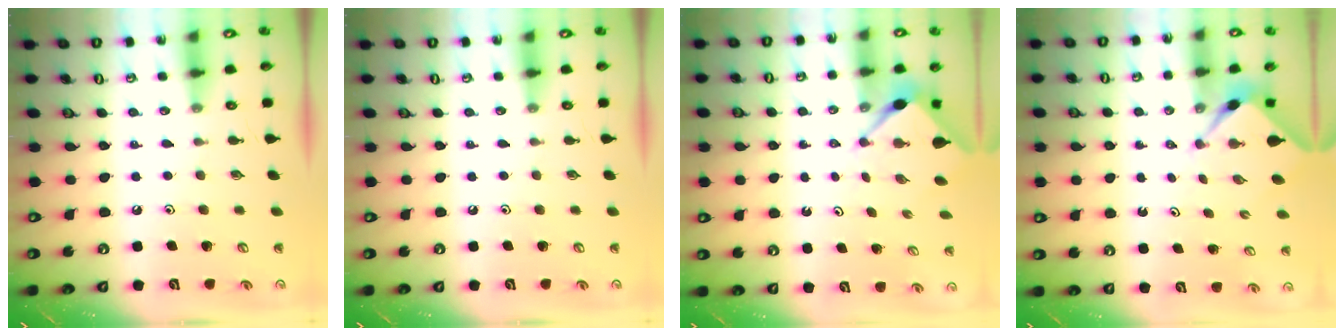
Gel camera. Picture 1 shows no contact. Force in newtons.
{"total": 0.0}
{"total": 3.2, "press": 3.2, "slide": 0.4}
{"total": 2.3, "press": 2.2, "slide": 0.3}